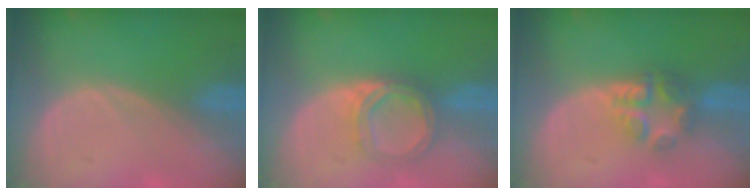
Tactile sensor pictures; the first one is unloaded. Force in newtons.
{"total": 5.3, "press": 5.1, "slide": 1.4}
{"total": 6.0, "press": 5.2, "slide": 3.1}